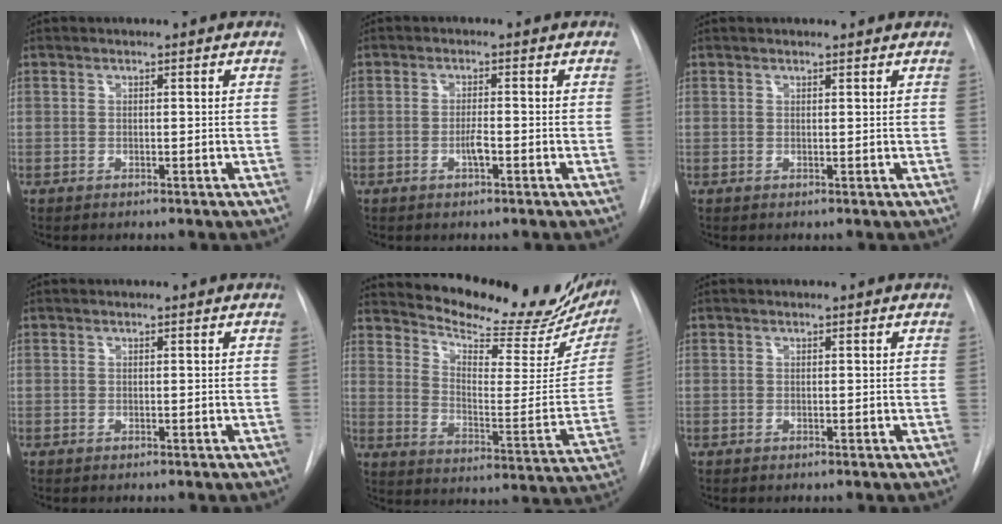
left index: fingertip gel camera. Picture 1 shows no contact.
{"total": 1.9, "force": [-0.8, 0.3, 1.7], "torque": [-0.033, -0.001, -0.015]}
{"total": 1.7, "force": [1.6, 0.1, 0.2], "torque": [-0.010, 0.010, 0.020]}
{"total": 0.0}
{"total": 23.5, "force": [21.1, 5.2, 8.9], "torque": [-0.132, -0.072, 0.272]}
{"total": 0.0}